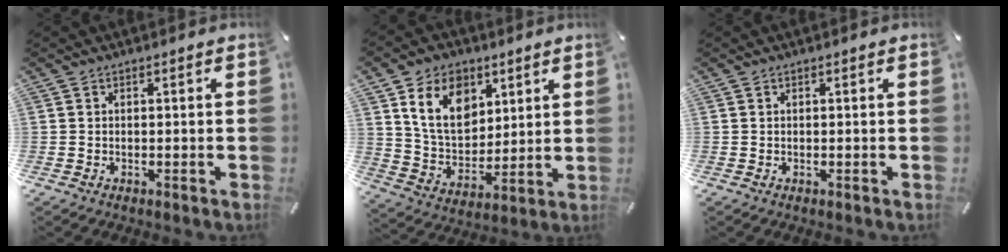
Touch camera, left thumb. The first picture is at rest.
{"total": 13.6, "force": [6.5, 9.8, 6.8], "torque": [-0.129, -0.019, 0.123]}
{"total": 0.0}